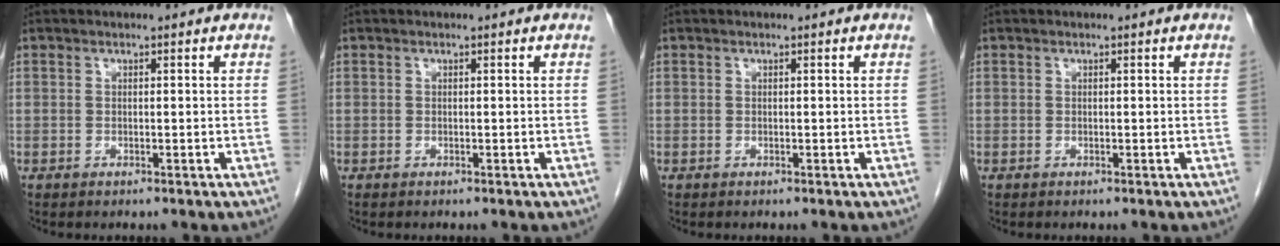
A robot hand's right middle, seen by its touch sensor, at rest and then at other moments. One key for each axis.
{"total": 0.0}
{"total": 0.0}
{"total": 0.0}